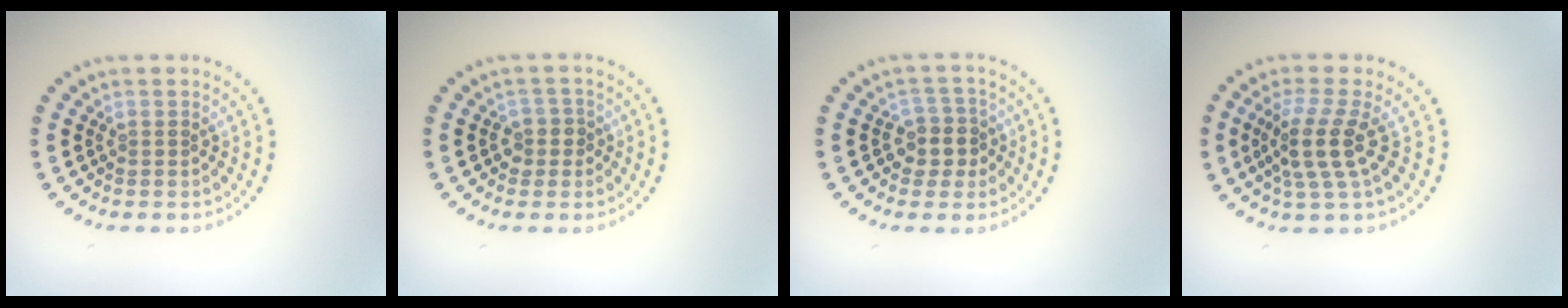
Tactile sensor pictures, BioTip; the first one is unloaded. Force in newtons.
{"total": 1.7, "press": 1.4, "slide": 0.9}
{"total": 2.6, "press": 2.3, "slide": 1.3}
{"total": 3.7, "press": 2.7, "slide": 2.5}